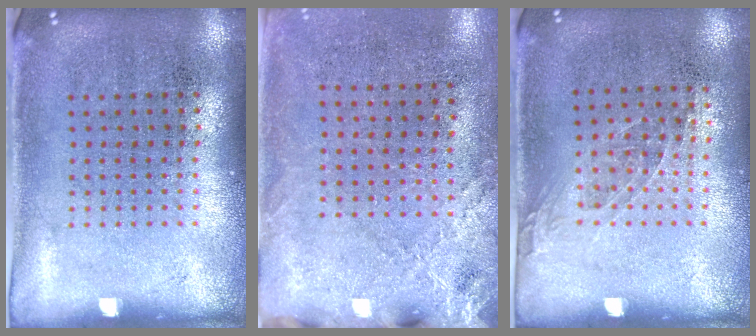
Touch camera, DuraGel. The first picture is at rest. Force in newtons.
{"total": 2.5, "press": 2.2, "slide": 1.2}
{"total": 1.0, "press": 0.8, "slide": 0.6}